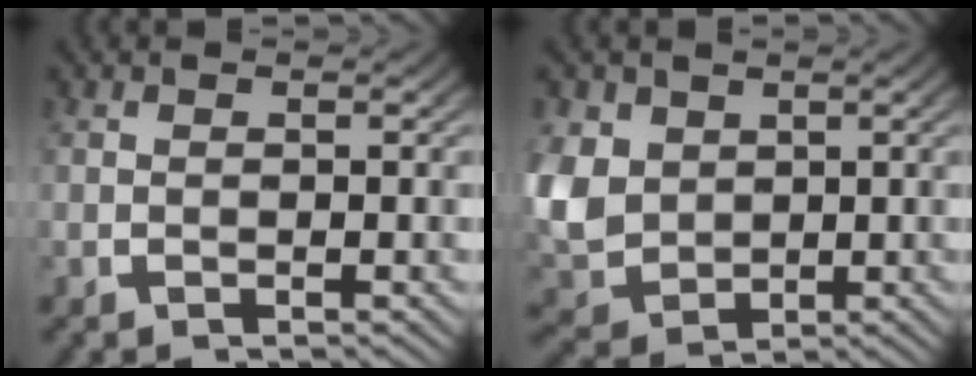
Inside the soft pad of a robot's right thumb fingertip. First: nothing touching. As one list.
[{"total": 8.7, "force": [-0.6, 7.3, 4.7], "torque": [-0.149, -0.052, 0.020]}]